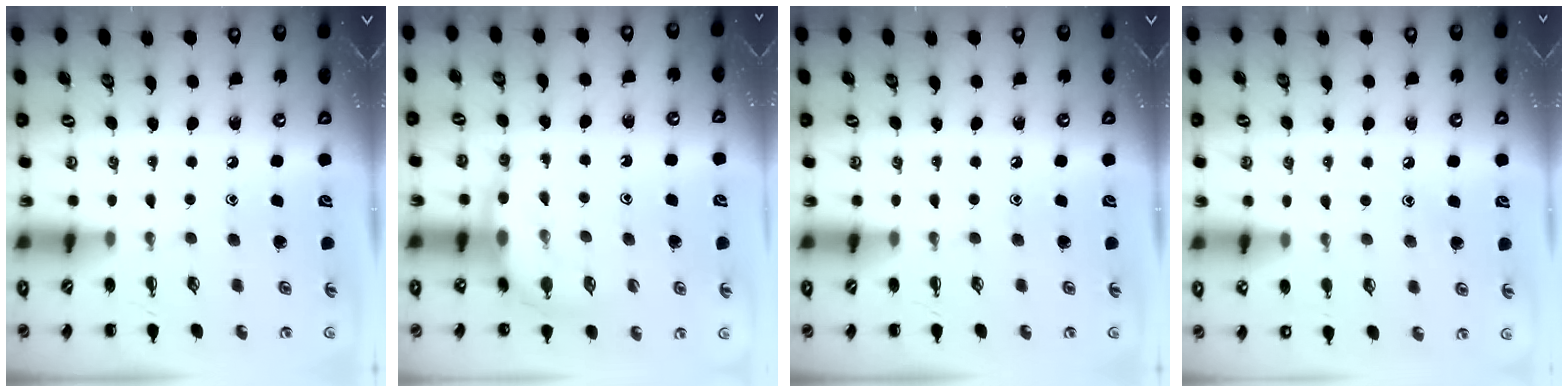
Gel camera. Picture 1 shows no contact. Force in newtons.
{"total": 7.5, "press": 7.5, "slide": 0.7}
{"total": 0.0}
{"total": 7.7, "press": 7.4, "slide": 2.1}